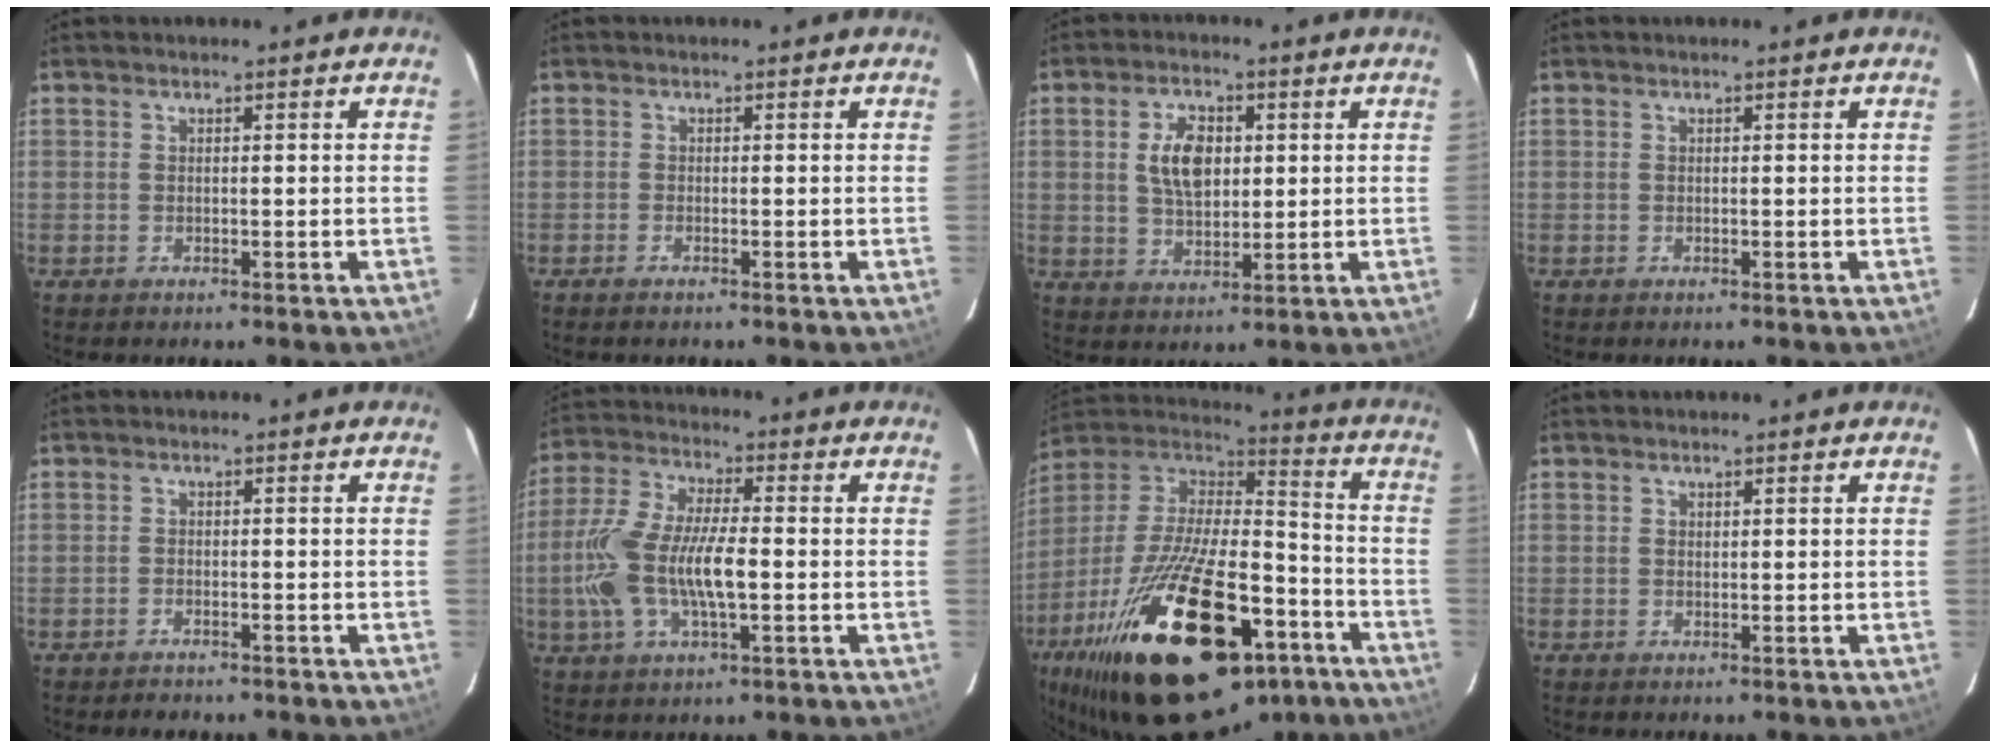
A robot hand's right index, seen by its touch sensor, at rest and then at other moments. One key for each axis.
{"total": 0.8, "fx": -0.7, "fy": 0.1, "fz": 0.4, "tx": -0.012, "ty": 0.000, "tz": -0.015}
{"total": 7.8, "fx": 1.5, "fy": 4.5, "fz": 6.2, "tx": -0.117, "ty": 0.009, "tz": 0.033}
{"total": 0.0}
{"total": 2.5, "fx": -2.2, "fy": 1.0, "fz": 0.7, "tx": -0.022, "ty": -0.003, "tz": -0.034}
{"total": 14.9, "fx": -2.2, "fy": 5.4, "fz": 13.7, "tx": -0.290, "ty": 0.001, "tz": -0.044}
{"total": 36.2, "fx": -20.3, "fy": 15.4, "fz": 25.8, "tx": -0.479, "ty": -0.022, "tz": -0.311}
{"total": 0.0}